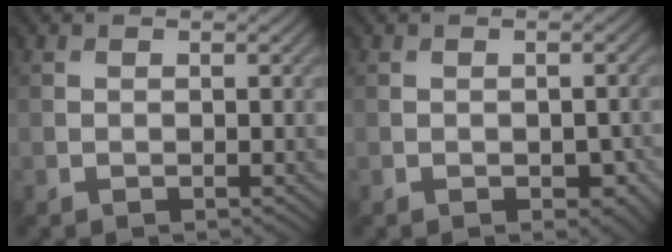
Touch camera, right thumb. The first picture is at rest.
{"total": 2.5, "force": [-0.8, 1.5, 1.9], "torque": [-0.024, -0.011, -0.005]}